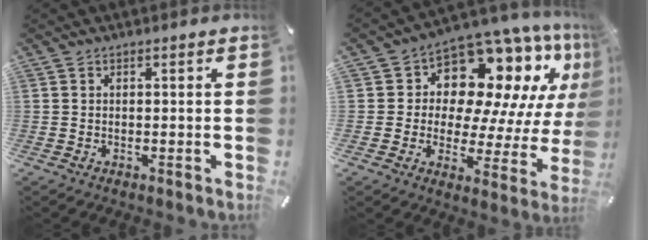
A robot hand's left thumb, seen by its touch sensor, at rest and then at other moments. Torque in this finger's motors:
{"motor_torque": [2.12, 2.89, 1.92, -0.85, 0.05]}